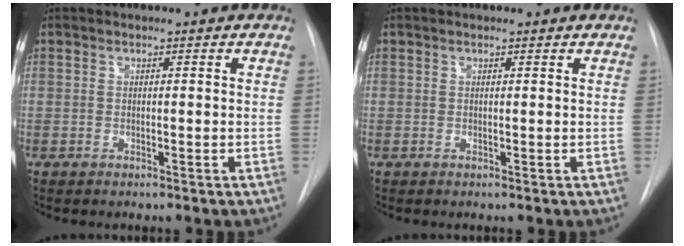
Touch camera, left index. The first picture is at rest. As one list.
[{"total": 0.6, "force": [0.6, 0.1, 0.1], "torque": [-0.007, 0.006, 0.007]}]